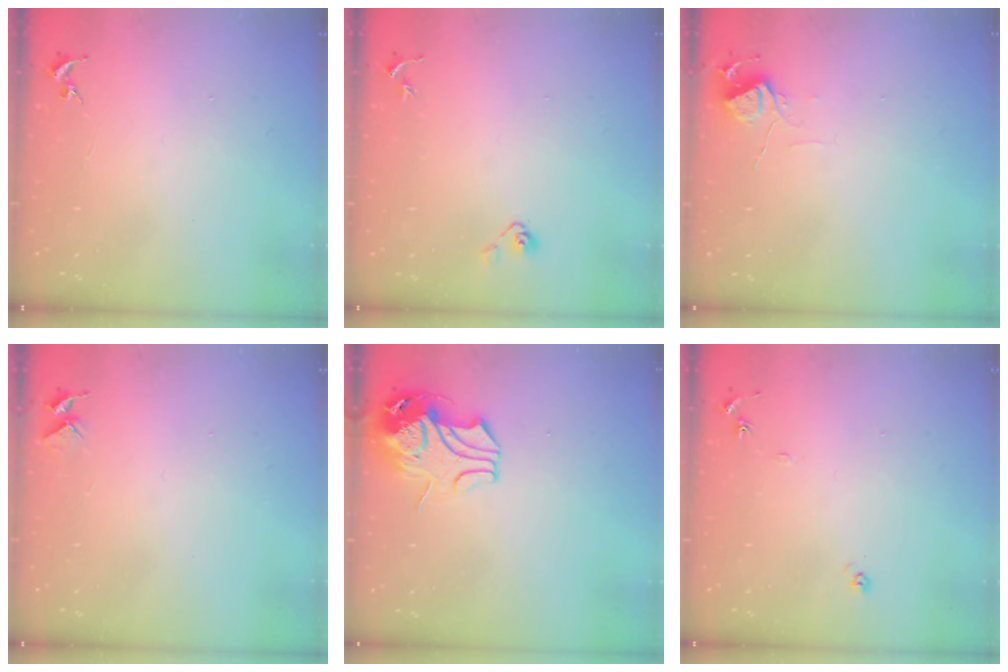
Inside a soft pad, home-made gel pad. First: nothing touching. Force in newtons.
{"total": 4.1, "press": 3.7, "slide": 1.7}
{"total": 6.0, "press": 6.0, "slide": 0.7}
{"total": 4.0, "press": 4.0, "slide": 0.3}
{"total": 11.7, "press": 11.5, "slide": 1.8}
{"total": 5.8, "press": 5.8, "slide": 0.6}